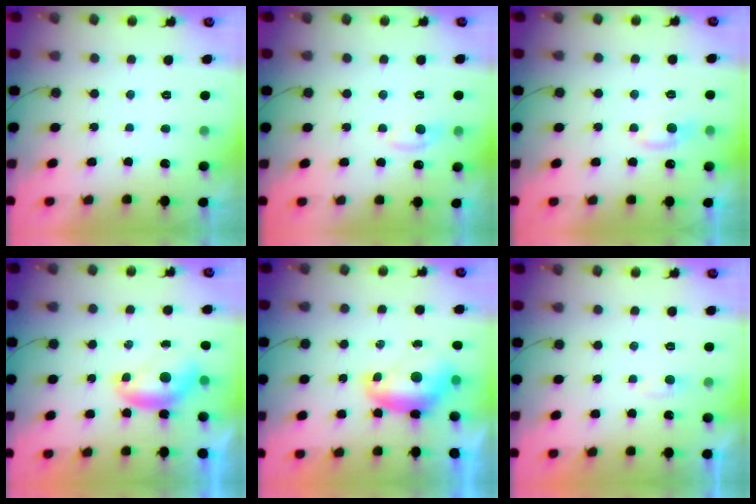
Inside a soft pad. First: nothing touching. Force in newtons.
{"total": 5.7, "press": 5.7, "slide": 0.8}
{"total": 4.7, "press": 4.7, "slide": 0.5}
{"total": 7.7, "press": 7.6, "slide": 1.1}
{"total": 7.8, "press": 7.8, "slide": 0.2}
{"total": 2.4, "press": 2.4, "slide": 0.2}